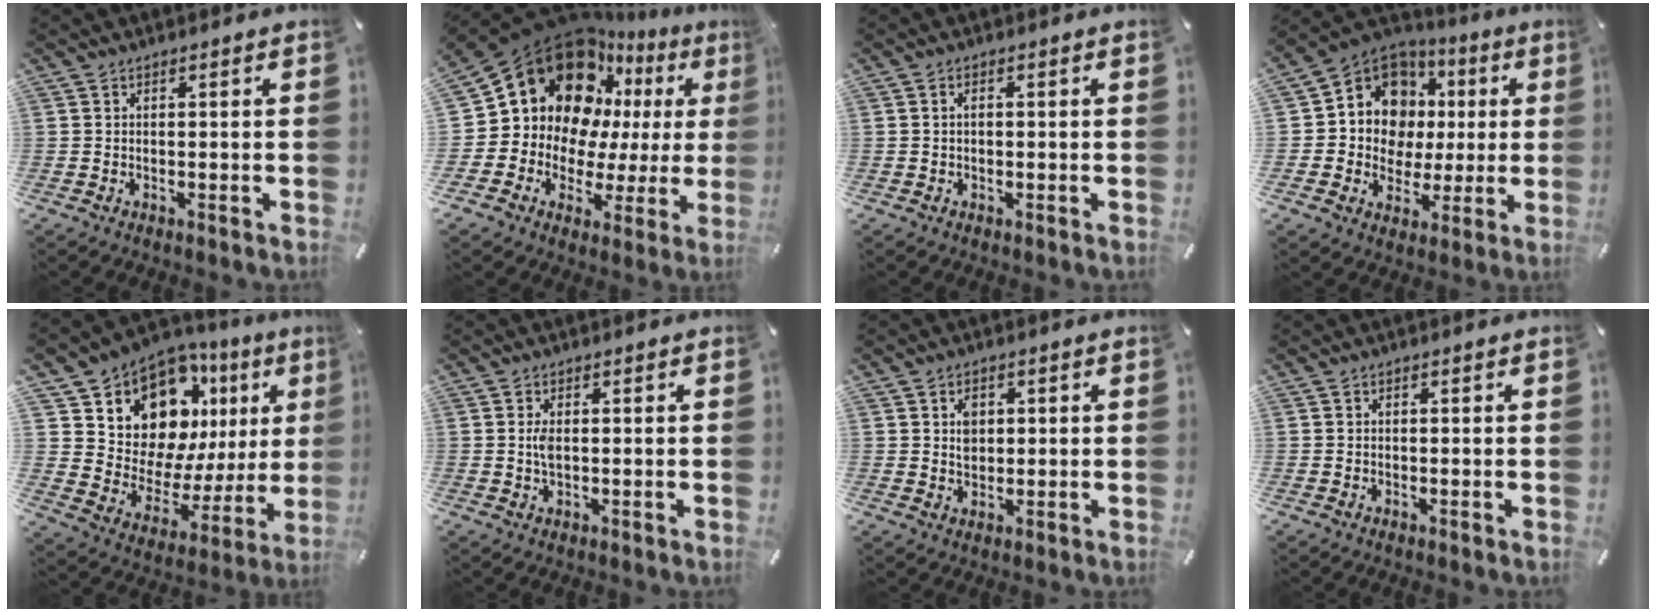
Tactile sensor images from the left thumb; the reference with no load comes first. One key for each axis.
{"total": 17.7, "fx": 7.2, "fy": 14.2, "fz": 7.6, "tx": -0.124, "ty": -0.068, "tz": 0.144}
{"total": 1.1, "fx": 0.0, "fy": 0.7, "fz": 0.9, "tx": -0.019, "ty": 0.003, "tz": -0.002}
{"total": 12.3, "fx": 2.5, "fy": 11.4, "fz": 3.8, "tx": -0.083, "ty": -0.027, "tz": 0.056}
{"total": 13.6, "fx": 8.9, "fy": 9.1, "fz": 4.9, "tx": -0.088, "ty": -0.086, "tz": 0.161}
{"total": 2.5, "fx": 0.3, "fy": 1.1, "fz": 2.3, "tx": -0.061, "ty": -0.003, "tz": -0.002}
{"total": 3.2, "fx": 0.7, "fy": 2.6, "fz": 1.7, "tx": -0.022, "ty": 0.001, "tz": 0.008}
{"total": 0.0}